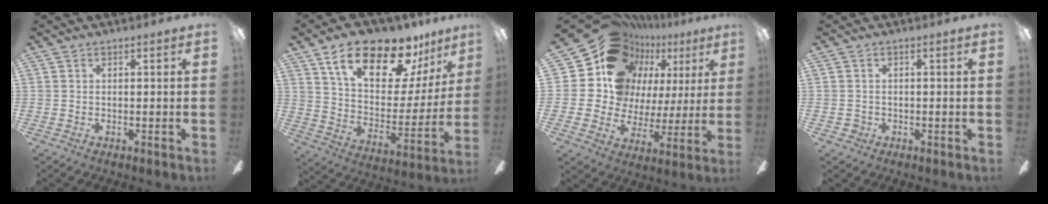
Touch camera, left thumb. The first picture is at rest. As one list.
[{"total": 22.2, "force": [15.1, 9.6, 13.1], "torque": [-0.213, -0.088, 0.259]}, {"total": 19.1, "force": [12.3, 13.0, 6.7], "torque": [-0.129, -0.080, 0.247]}, {"total": 1.6, "force": [-0.5, 1.4, 0.4], "torque": [-0.008, 0.006, -0.012]}]